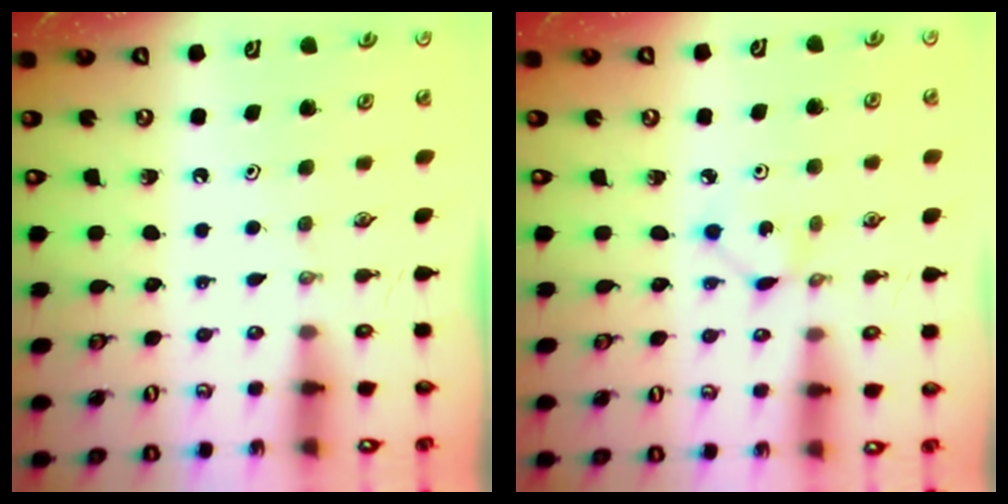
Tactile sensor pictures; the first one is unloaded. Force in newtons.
{"total": 2.0, "press": 2.0, "slide": 0.3}